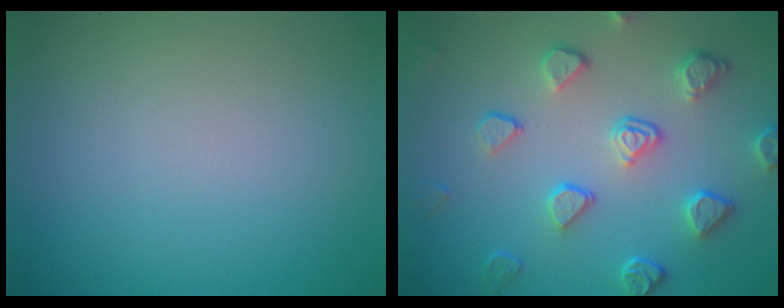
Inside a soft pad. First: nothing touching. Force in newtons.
{"total": 4.0, "press": 3.6, "slide": 1.8}